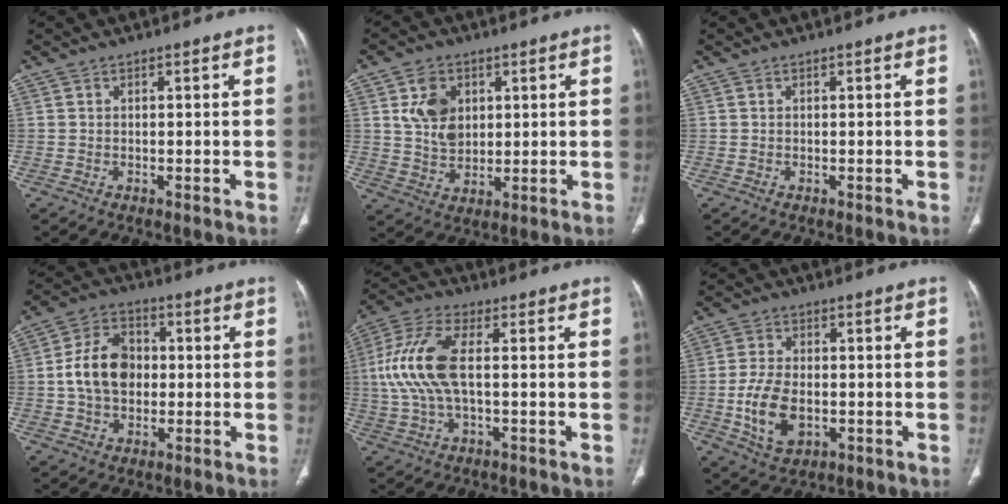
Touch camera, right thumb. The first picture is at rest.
{"total": 8.5, "force": [2.6, 6.3, 5.1], "torque": [-0.069, -0.016, 0.053]}
{"total": 0.0}
{"total": 11.3, "force": [0.0, 8.2, 7.7], "torque": [-0.120, 0.020, -0.007]}
{"total": 11.9, "force": [0.6, 4.9, 10.9], "torque": [-0.260, 0.020, 0.008]}
{"total": 9.6, "force": [-1.9, 5.8, 7.3], "torque": [-0.136, 0.001, -0.027]}